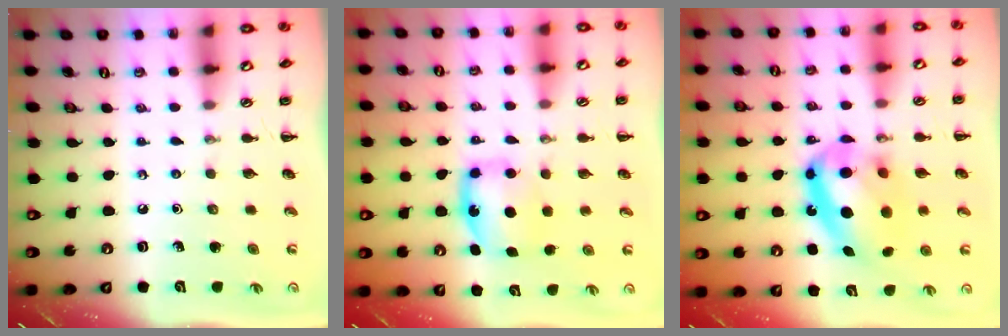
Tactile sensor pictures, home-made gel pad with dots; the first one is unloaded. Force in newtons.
{"total": 6.5, "press": 6.4, "slide": 0.7}
{"total": 17.0, "press": 16.5, "slide": 4.2}